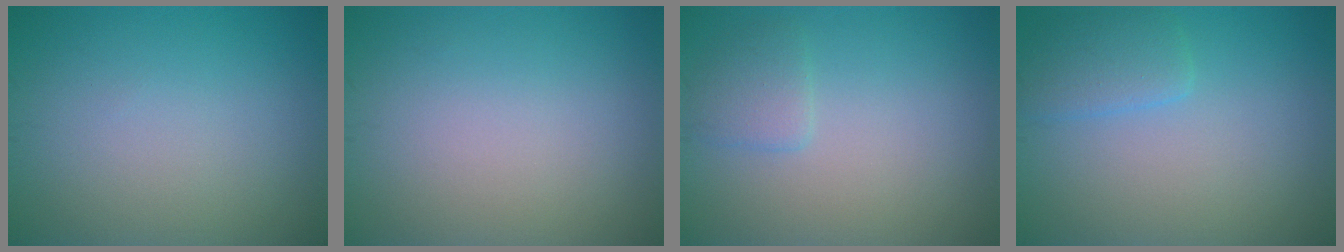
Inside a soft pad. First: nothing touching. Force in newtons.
{"total": 0.0}
{"total": 1.6, "press": 1.6, "slide": 0.1}
{"total": 2.4, "press": 2.3, "slide": 0.2}